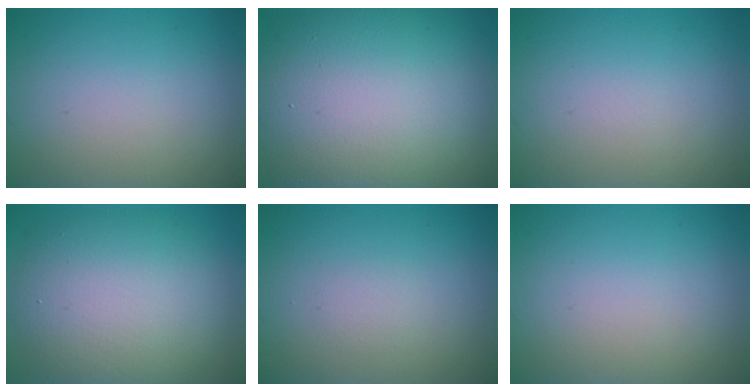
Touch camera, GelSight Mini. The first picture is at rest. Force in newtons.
{"total": 16.4, "press": 16.4, "slide": 0.9}
{"total": 0.0}
{"total": 9.4, "press": 9.3, "slide": 0.6}
{"total": 0.7, "press": 0.7, "slide": 0.1}
{"total": 0.0}